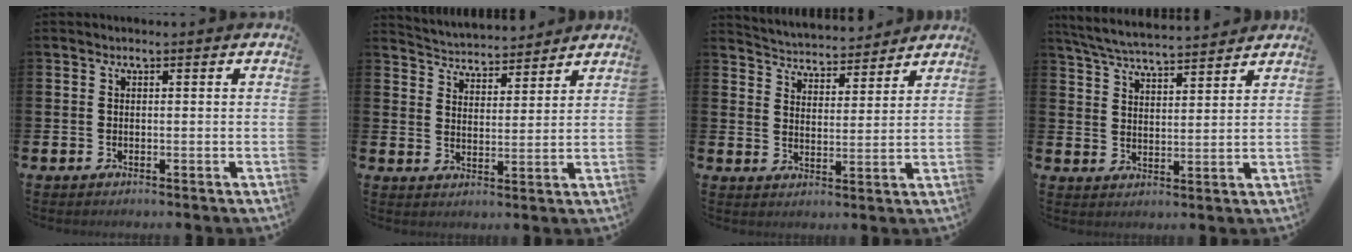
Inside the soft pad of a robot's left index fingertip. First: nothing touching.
{"total": 4.6, "force": [4.5, 0.9, -0.3], "torque": [-0.006, -0.036, 0.076]}
{"total": 4.7, "force": [4.6, 1.0, -0.2], "torque": [-0.009, -0.039, 0.078]}
{"total": 5.6, "force": [5.5, 0.2, 1.0], "torque": [-0.044, -0.032, 0.099]}